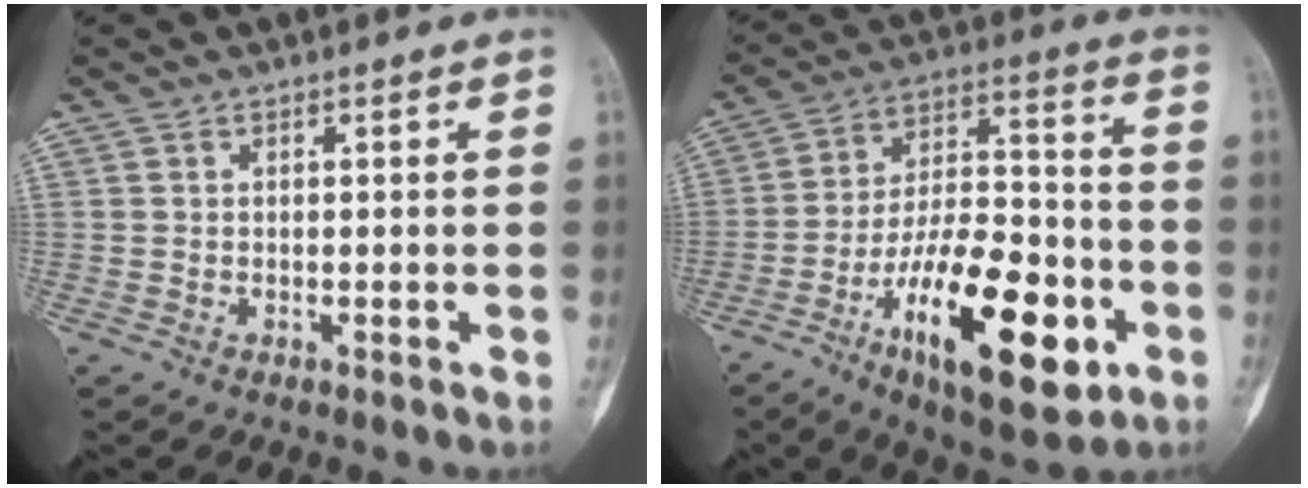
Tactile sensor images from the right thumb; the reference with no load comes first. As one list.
[{"total": 22.8, "force": [-9.2, 9.0, 18.8], "torque": [-0.297, 0.047, -0.145]}]